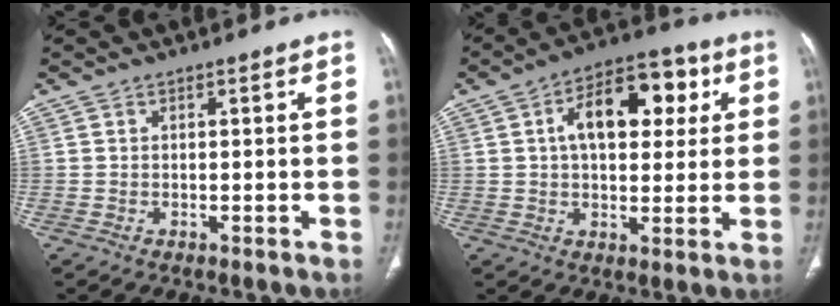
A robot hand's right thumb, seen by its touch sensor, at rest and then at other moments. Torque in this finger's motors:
{"motor_torque": [1.71, 2.05, 1.22, -0.18, 0.10]}